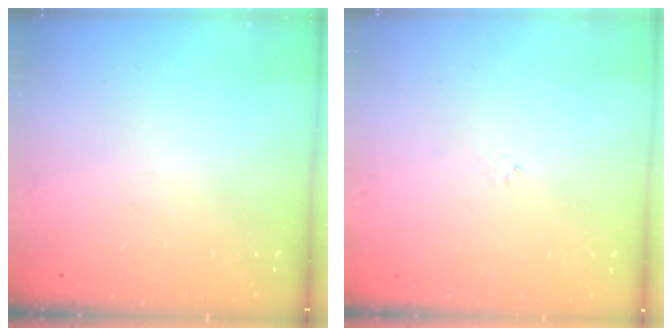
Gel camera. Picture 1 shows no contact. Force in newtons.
{"total": 0.7, "press": 0.5, "slide": 0.4}